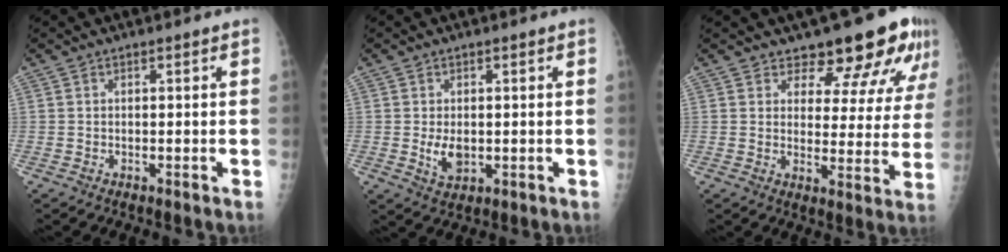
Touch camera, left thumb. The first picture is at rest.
{"total": 4.1, "force": [-0.2, 2.6, 3.1], "torque": [-0.049, -0.008, 0.005]}
{"total": 13.3, "force": [11.2, 5.0, 4.9], "torque": [-0.015, -0.079, 0.127]}